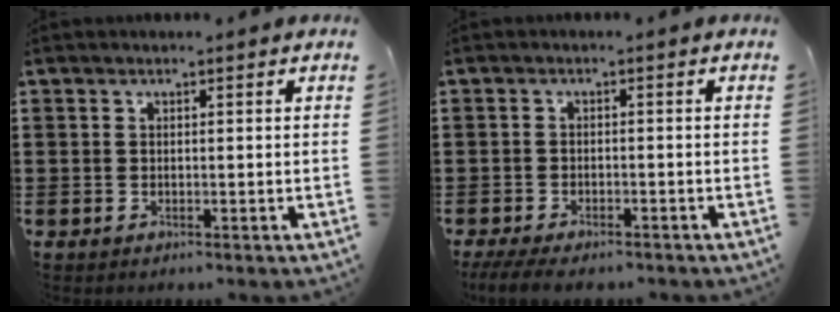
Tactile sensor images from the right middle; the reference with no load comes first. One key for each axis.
{"total": 2.7, "fx": -2.5, "fy": 0.5, "fz": 0.9, "tx": -0.031, "ty": -0.003, "tz": -0.057}